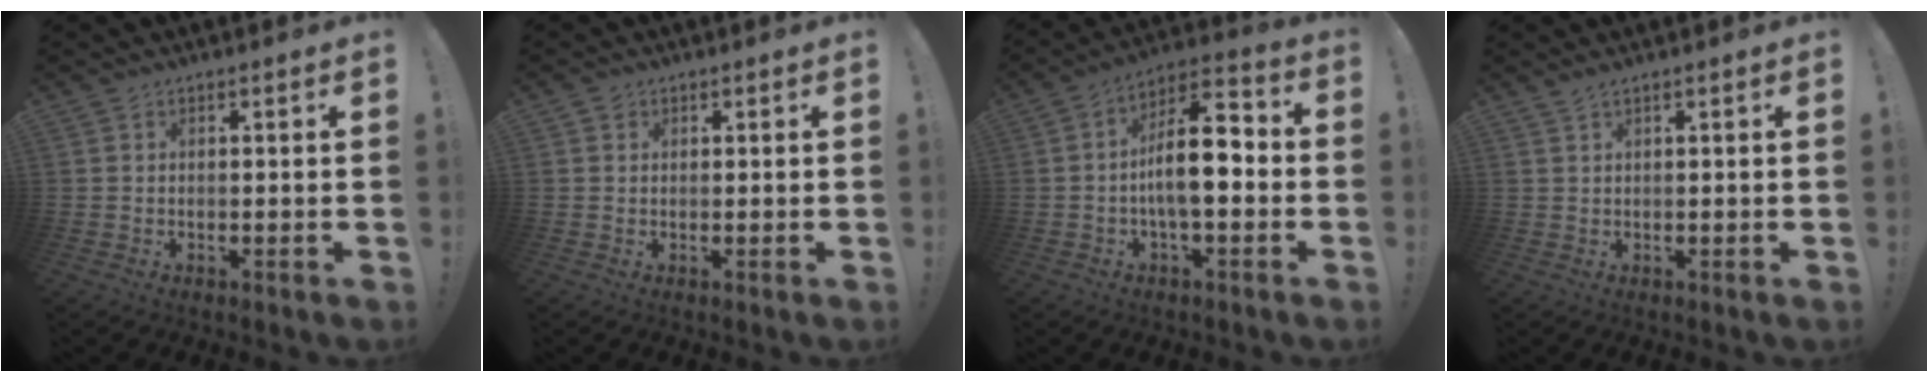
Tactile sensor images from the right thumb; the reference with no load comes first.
{"total": 1.2, "force": [0.8, 1.0, 0.1], "torque": [-0.001, 0.002, 0.013]}
{"total": 14.2, "force": [-1.6, 5.7, 12.9], "torque": [-0.209, 0.008, -0.030]}
{"total": 1.1, "force": [0.8, -0.1, 0.7], "torque": [-0.022, 0.003, 0.016]}